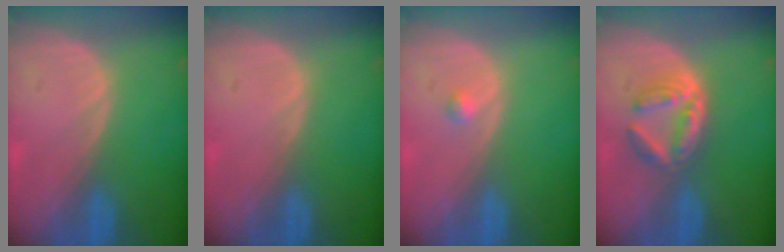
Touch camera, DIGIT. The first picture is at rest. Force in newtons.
{"total": 0.0}
{"total": 0.8, "press": 0.8, "slide": 0.1}
{"total": 5.9, "press": 5.3, "slide": 2.7}